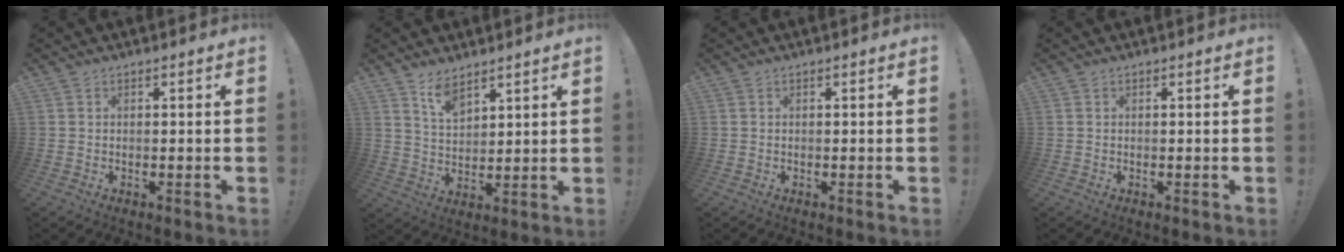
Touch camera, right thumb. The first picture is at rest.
{"total": 7.3, "force": [6.0, 2.9, 3.0], "torque": [-0.058, -0.036, 0.111]}
{"total": 0.0}
{"total": 0.0}